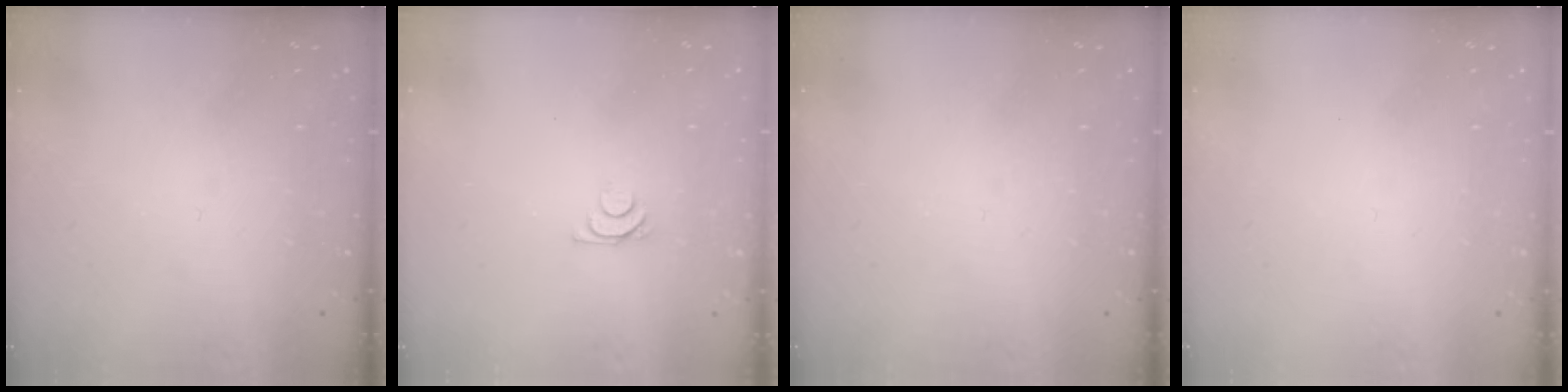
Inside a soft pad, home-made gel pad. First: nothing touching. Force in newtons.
{"total": 5.1, "press": 5.0, "slide": 0.9}
{"total": 0.0}
{"total": 1.8, "press": 1.8, "slide": 0.2}